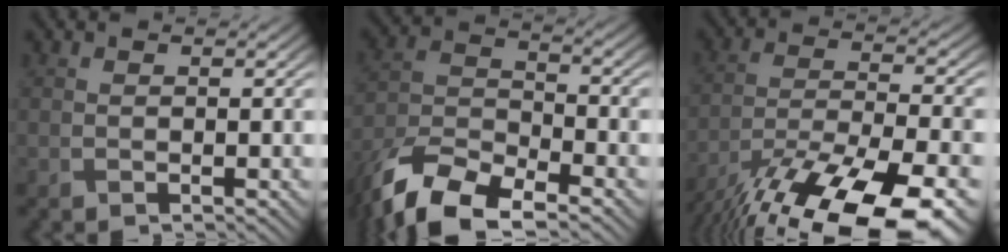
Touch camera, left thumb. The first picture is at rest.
{"total": 11.9, "force": [-8.7, 4.5, 6.7], "torque": [-0.138, -0.018, -0.175]}
{"total": 19.3, "force": [-14.9, 5.1, 11.2], "torque": [-0.198, -0.040, -0.238]}